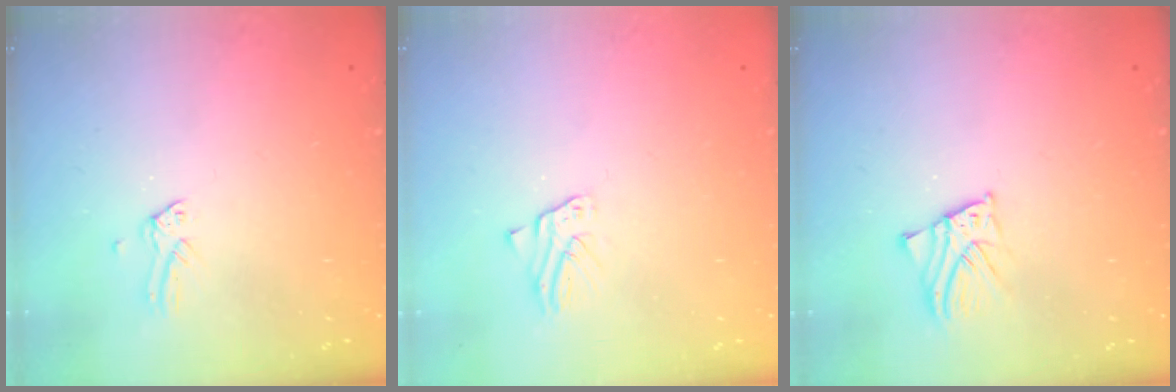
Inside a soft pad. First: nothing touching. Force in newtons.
{"total": 1.2, "press": 1.2, "slide": 0.1}
{"total": 2.6, "press": 2.6, "slide": 0.1}